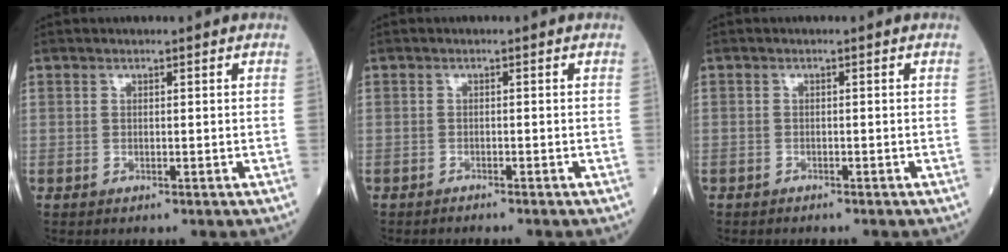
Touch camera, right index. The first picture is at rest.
{"total": 1.3, "force": [-1.2, -0.1, 0.4], "torque": [-0.010, -0.001, -0.017]}
{"total": 1.0, "force": [-0.9, 0.5, 0.0], "torque": [-0.012, 0.000, -0.018]}